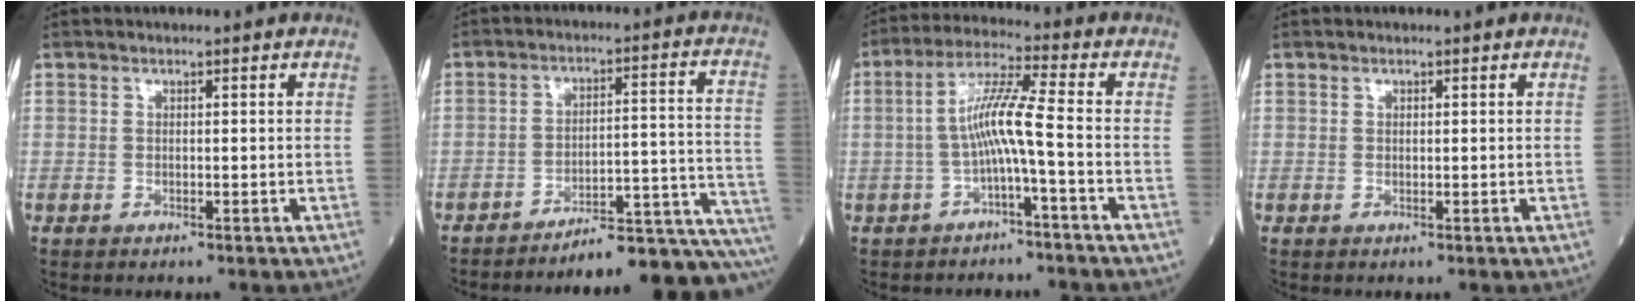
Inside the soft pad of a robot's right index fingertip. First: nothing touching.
{"total": 18.2, "force": [-17.2, -1.2, 5.8], "torque": [-0.017, 0.026, -0.226]}
{"total": 6.9, "force": [-1.6, -0.6, 6.7], "torque": [-0.132, 0.022, -0.026]}
{"total": 0.0}